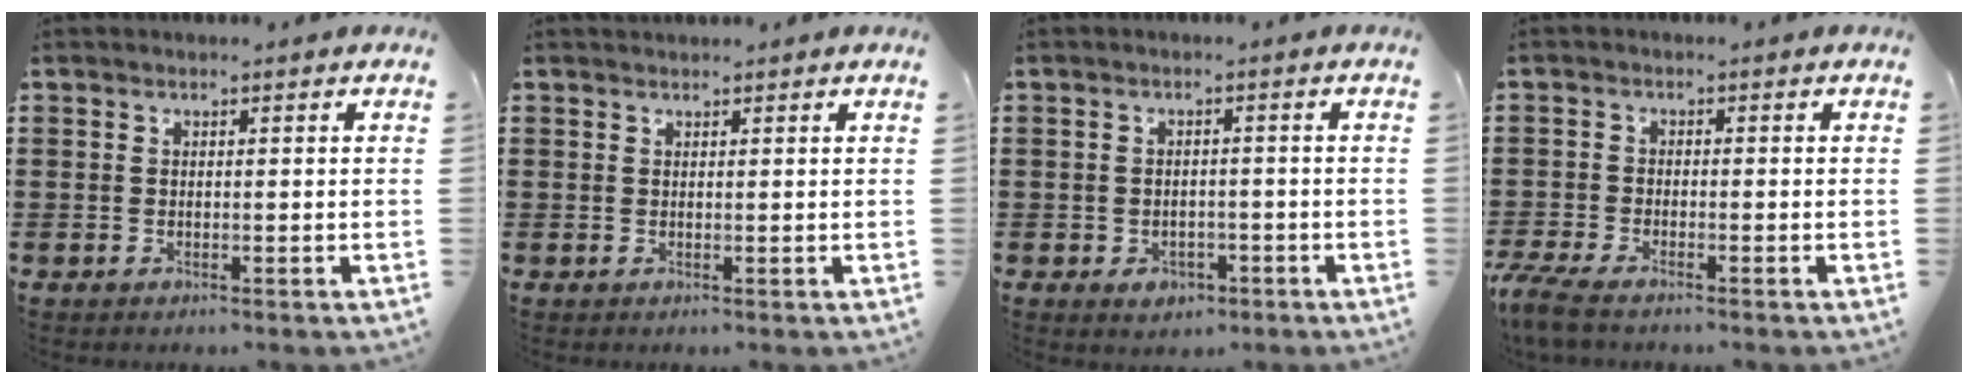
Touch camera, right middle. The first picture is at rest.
{"total": 0.8, "force": [0.8, -0.1, 0.0], "torque": [-0.002, 0.000, 0.015]}
{"total": 1.8, "force": [-1.0, 1.3, 0.7], "torque": [-0.018, 0.001, -0.024]}
{"total": 3.3, "force": [-2.9, 0.2, 1.6], "torque": [-0.054, -0.012, -0.064]}